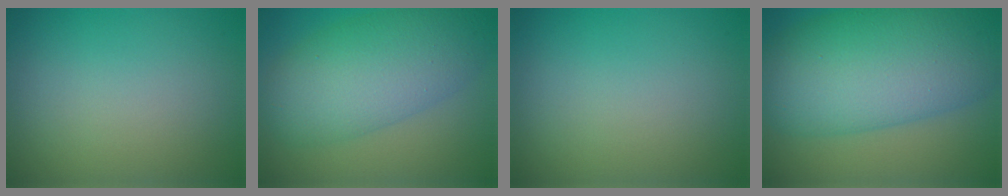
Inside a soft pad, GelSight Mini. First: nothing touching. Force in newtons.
{"total": 8.3, "press": 8.3, "slide": 0.0}
{"total": 0.0}
{"total": 12.2, "press": 12.2, "slide": 0.2}